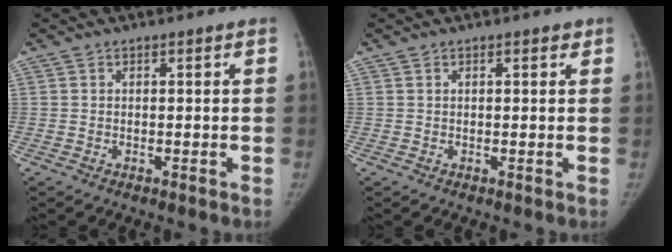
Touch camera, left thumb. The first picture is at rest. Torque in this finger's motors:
{"motor_torque": [0.10, 0.02, 0.29, 0.07, 0.00]}